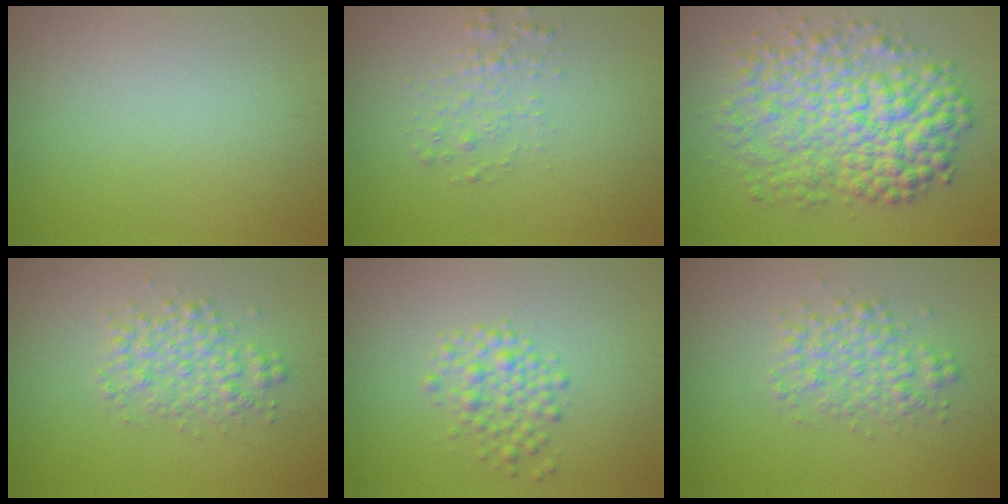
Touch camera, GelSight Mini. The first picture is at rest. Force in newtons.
{"total": 1.6, "press": 1.6, "slide": 0.1}
{"total": 8.5, "press": 8.5, "slide": 0.0}
{"total": 3.0, "press": 3.0, "slide": 0.1}
{"total": 2.6, "press": 2.6, "slide": 0.0}
{"total": 3.0, "press": 3.0, "slide": 0.1}